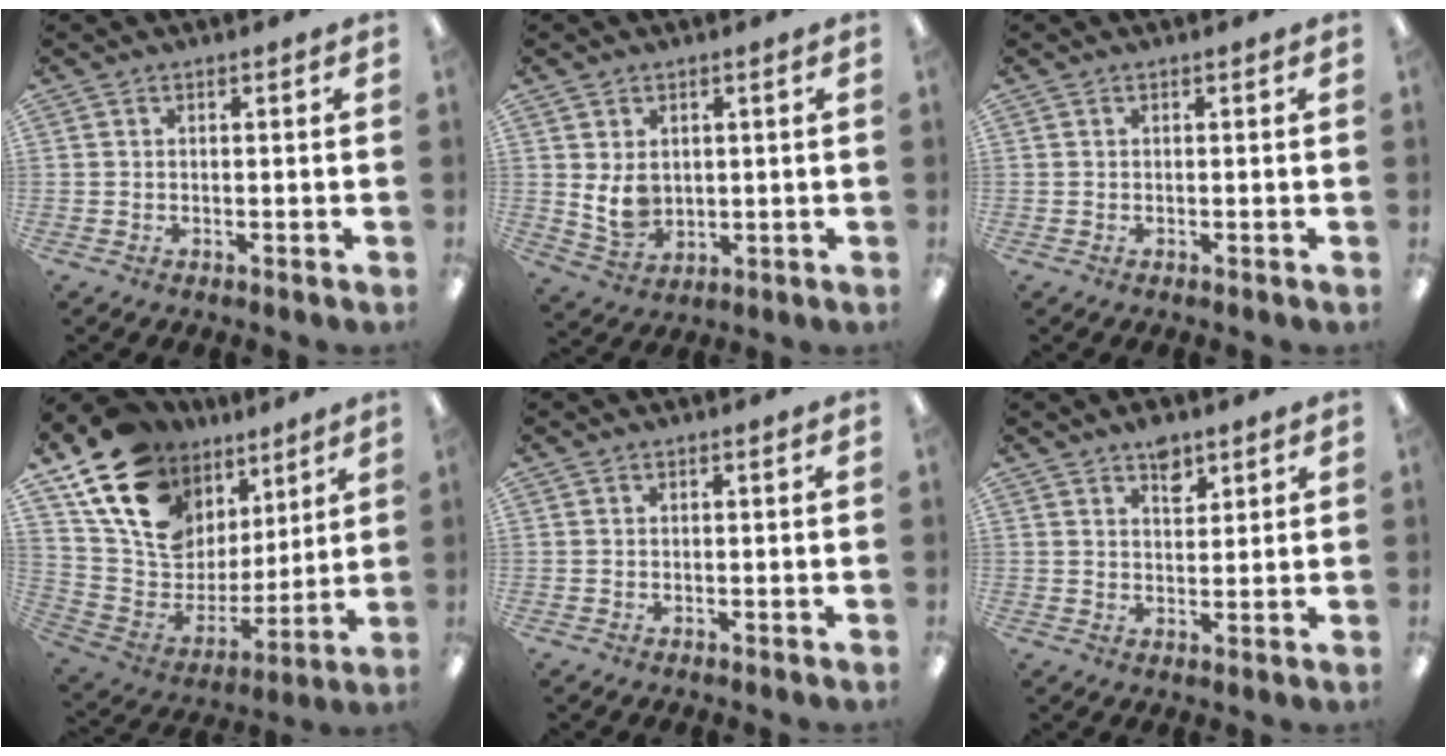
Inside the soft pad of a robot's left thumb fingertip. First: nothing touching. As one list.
[{"total": 6.4, "force": [1.4, 4.7, 4.0], "torque": [-0.083, -0.007, 0.025]}, {"total": 0.0}, {"total": 19.6, "force": [11.4, 13.2, 8.8], "torque": [-0.170, -0.054, 0.219]}, {"total": 0.0}, {"total": 5.2, "force": [3.6, 2.8, 2.5], "torque": [-0.017, -0.019, 0.058]}]